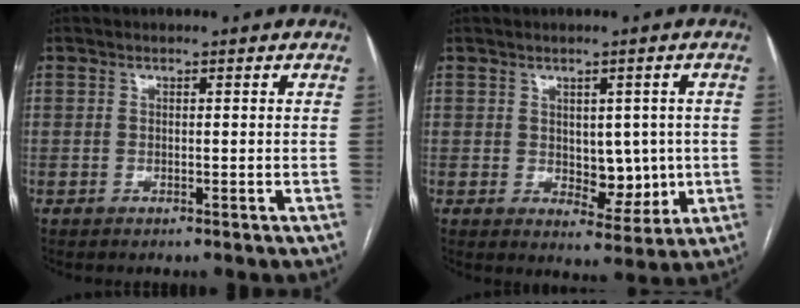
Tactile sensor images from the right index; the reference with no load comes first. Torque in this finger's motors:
{"motor_torque": [0.04, 0.18, 0.01, 0.01]}